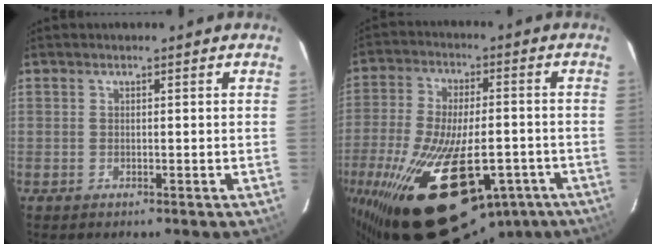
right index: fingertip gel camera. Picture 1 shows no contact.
{"total": 30.3, "force": [-15.2, 14.5, 21.9], "torque": [-0.428, -0.045, -0.223]}